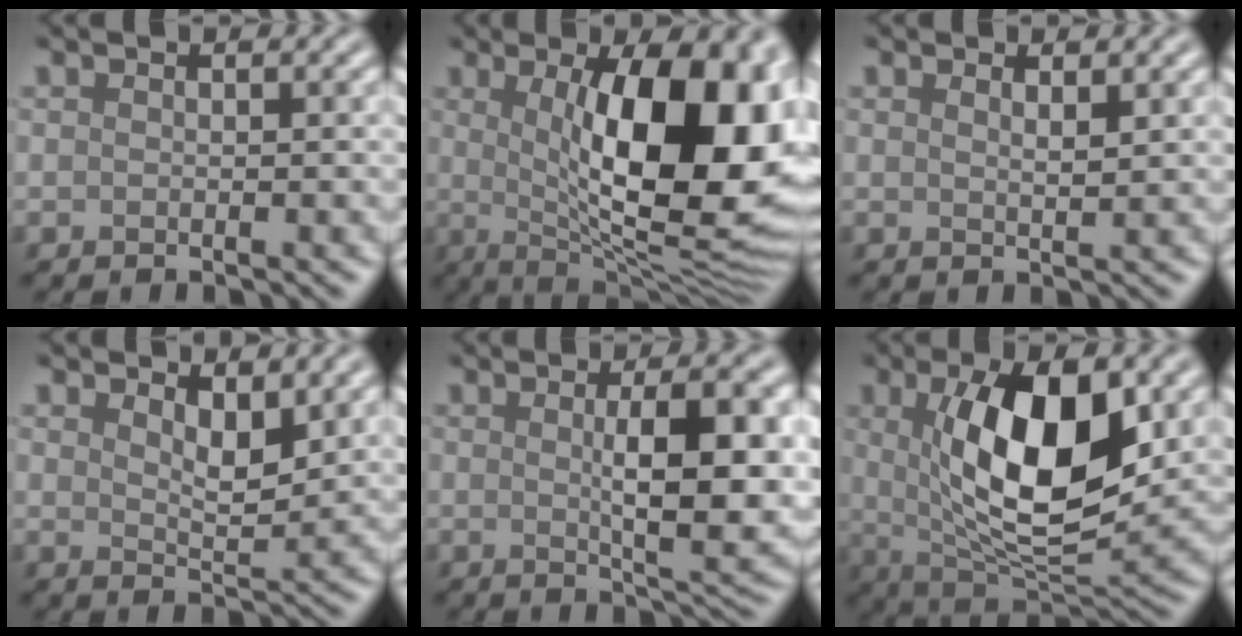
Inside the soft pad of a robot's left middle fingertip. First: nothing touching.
{"total": 15.2, "force": [1.5, 5.6, 14.0], "torque": [-0.165, 0.007, 0.017]}
{"total": 1.2, "force": [0.9, 0.3, 0.7], "torque": [-0.009, -0.001, 0.014]}
{"total": 2.9, "force": [1.9, 1.1, 2.0], "torque": [-0.037, -0.006, 0.032]}
{"total": 7.7, "force": [0.6, 2.0, 7.4], "torque": [-0.103, -0.001, 0.015]}
{"total": 10.6, "force": [2.0, 4.1, 9.6], "torque": [-0.156, -0.008, 0.038]}